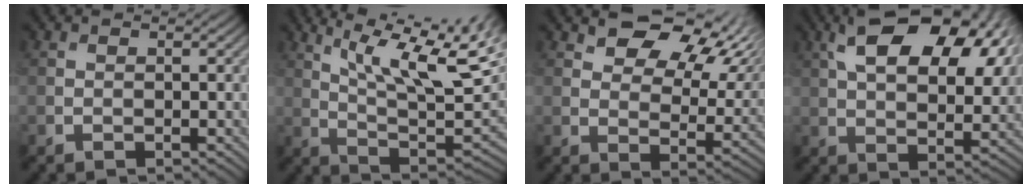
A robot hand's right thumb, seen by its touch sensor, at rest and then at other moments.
{"total": 15.3, "force": [7.2, 4.4, 12.8], "torque": [-0.221, 0.006, 0.127]}
{"total": 11.2, "force": [7.3, 5.4, 6.6], "torque": [-0.111, -0.002, 0.127]}
{"total": 15.0, "force": [6.5, 7.9, 11.0], "torque": [-0.177, 0.017, 0.093]}